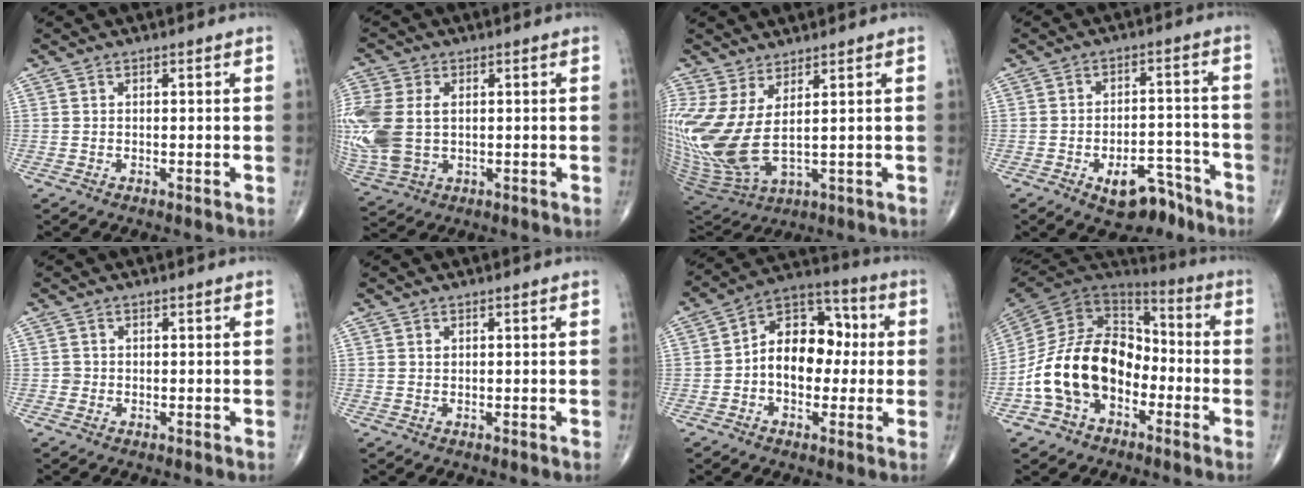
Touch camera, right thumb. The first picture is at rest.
{"total": 15.6, "force": [0.6, 10.5, 11.5], "torque": [-0.316, -0.001, 0.026]}
{"total": 14.9, "force": [2.8, 5.8, 13.4], "torque": [-0.324, -0.036, 0.075]}
{"total": 9.1, "force": [-5.8, 4.8, 5.1], "torque": [-0.047, 0.048, -0.081]}
{"total": 0.9, "force": [-0.2, 0.8, 0.1], "torque": [0.001, 0.004, -0.004]}
{"total": 0.6, "force": [0.2, 0.5, 0.4], "torque": [-0.008, 0.000, 0.006]}
{"total": 13.6, "force": [-0.1, 9.2, 9.9], "torque": [-0.122, 0.041, -0.012]}
{"total": 19.0, "force": [-5.5, 13.3, 12.4], "torque": [-0.209, 0.066, -0.104]}